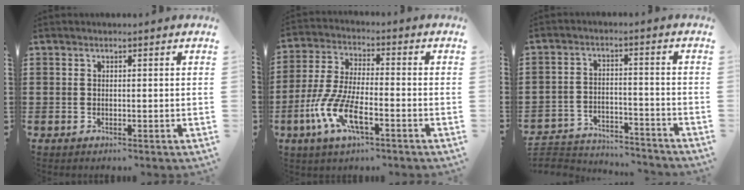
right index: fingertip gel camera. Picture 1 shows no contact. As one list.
[{"total": 9.3, "force": [-4.5, 2.5, 7.8], "torque": [-0.198, -0.022, -0.091]}, {"total": 4.1, "force": [-4.1, 0.6, 0.5], "torque": [-0.022, 0.002, -0.086]}]